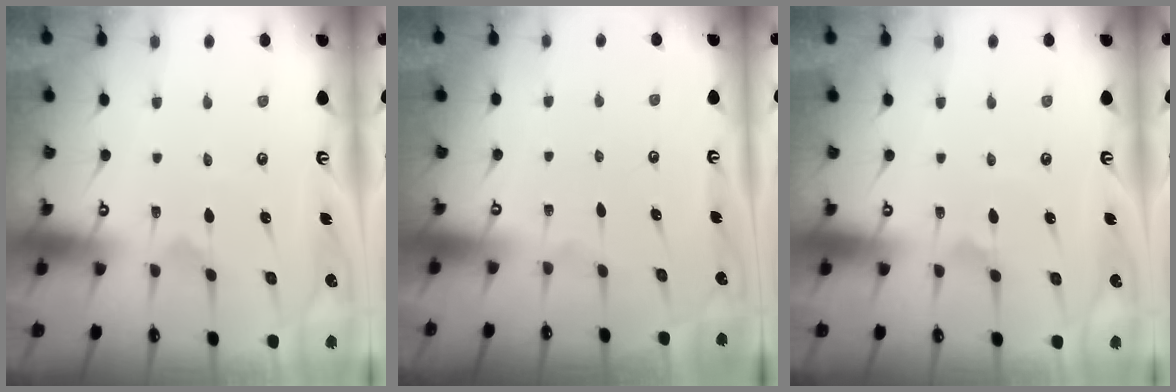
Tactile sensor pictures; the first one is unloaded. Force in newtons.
{"total": 0.0}
{"total": 1.8, "press": 1.7, "slide": 0.4}